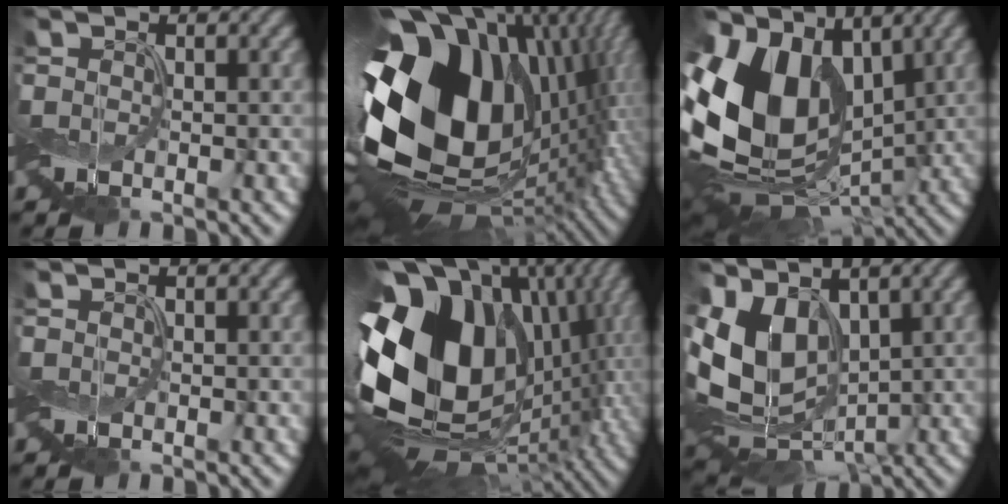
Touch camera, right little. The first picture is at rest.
{"total": 18.9, "force": [0.1, 12.7, 14.1], "torque": [-0.275, -0.044, 0.012]}
{"total": 15.6, "force": [0.5, 11.0, 11.1], "torque": [-0.226, 0.024, -0.008]}
{"total": 0.0}
{"total": 19.1, "force": [0.5, 14.2, 12.8], "torque": [-0.250, -0.016, 0.028]}
{"total": 12.1, "force": [1.6, 8.7, 8.4], "torque": [-0.165, -0.014, 0.043]}